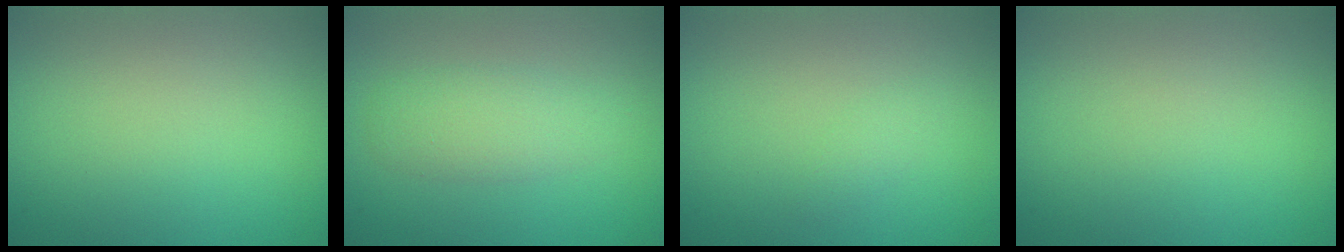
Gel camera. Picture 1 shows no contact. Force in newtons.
{"total": 2.8, "press": 2.8, "slide": 0.1}
{"total": 0.8, "press": 0.8, "slide": 0.0}
{"total": 0.0}